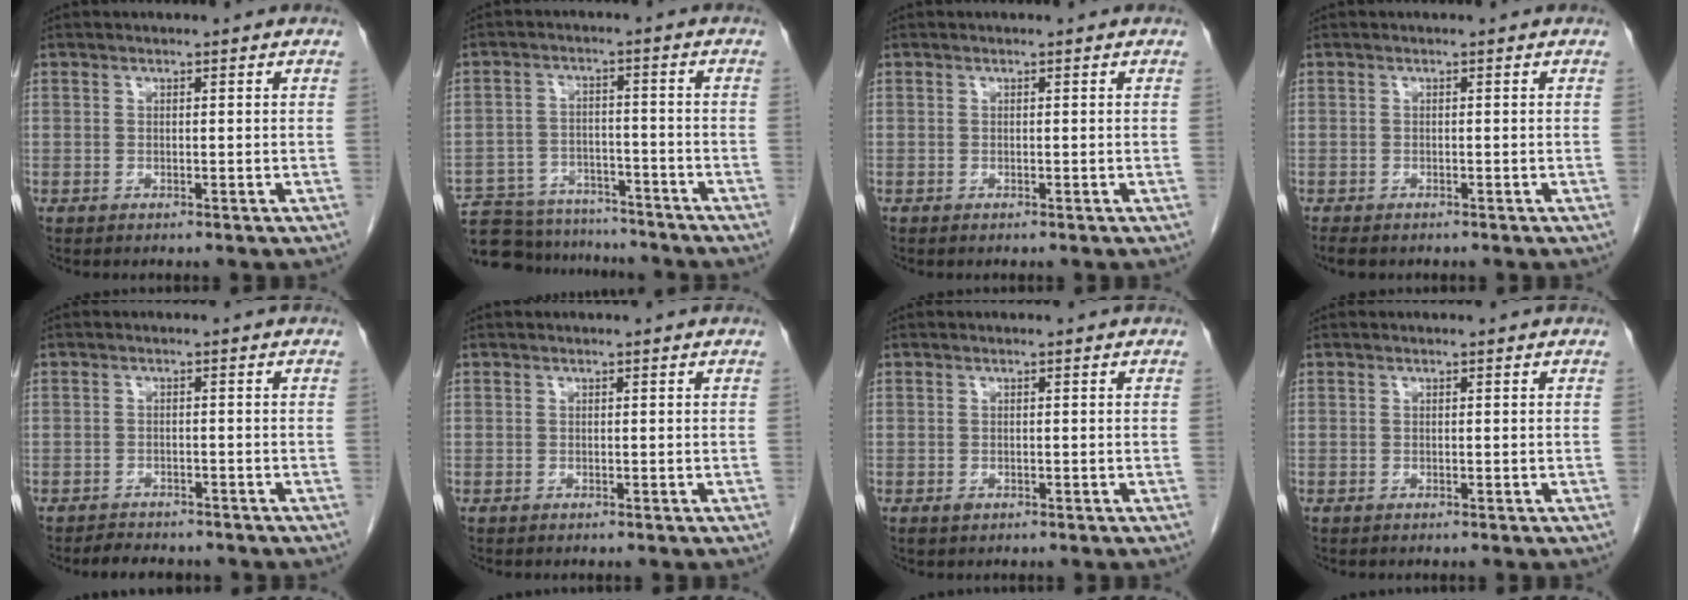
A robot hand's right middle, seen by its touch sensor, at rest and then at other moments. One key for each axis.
{"total": 15.7, "fx": -14.5, "fy": 4.8, "fz": 3.7, "tx": -0.076, "ty": 0.010, "tz": -0.205}
{"total": 0.0}
{"total": 2.3, "fx": -1.9, "fy": 0.8, "fz": 1.1, "tx": -0.021, "ty": -0.007, "tz": -0.024}
{"total": 4.6, "fx": -4.1, "fy": 1.6, "fz": 1.3, "tx": -0.024, "ty": -0.005, "tz": -0.055}
{"total": 0.0}
{"total": 0.7, "fx": -0.4, "fy": 0.5, "fz": 0.4, "tx": -0.007, "ty": 0.000, "tz": -0.002}
{"total": 0.0}